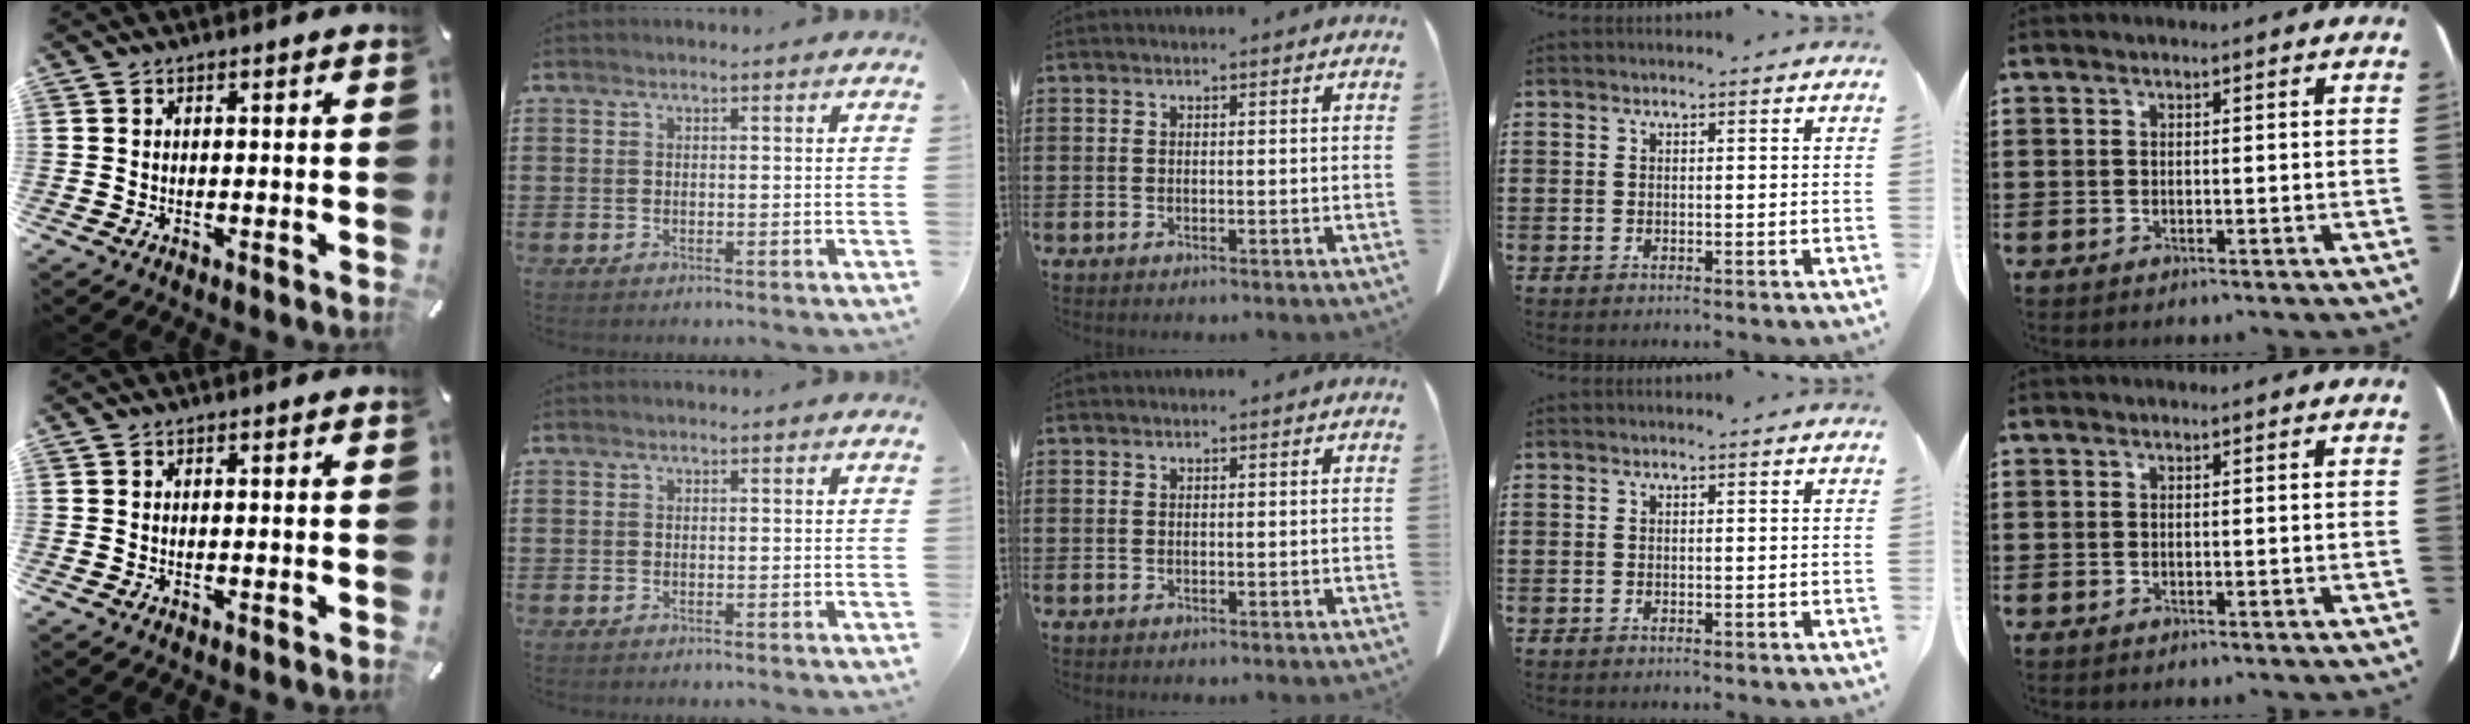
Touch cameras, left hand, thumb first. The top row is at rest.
{}